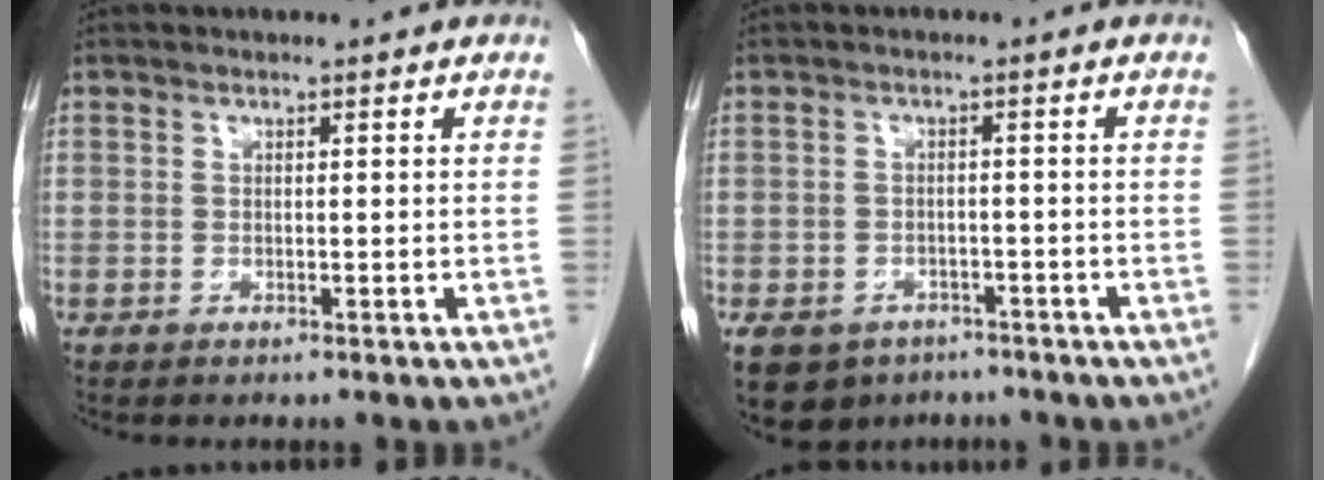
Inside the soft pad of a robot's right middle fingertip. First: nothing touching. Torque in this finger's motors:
{"motor_torque": [0.50, -0.58, 0.31, 0.08]}